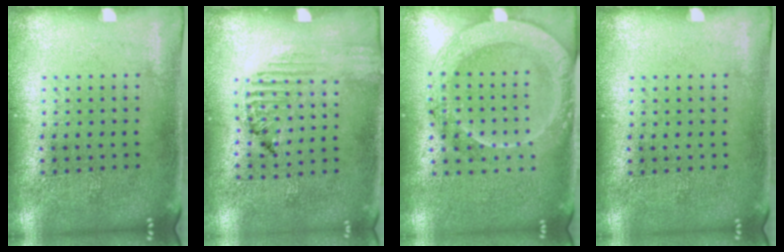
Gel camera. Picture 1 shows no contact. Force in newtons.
{"total": 1.3, "press": 1.3, "slide": 0.2}
{"total": 1.9, "press": 1.8, "slide": 0.6}
{"total": 0.0}